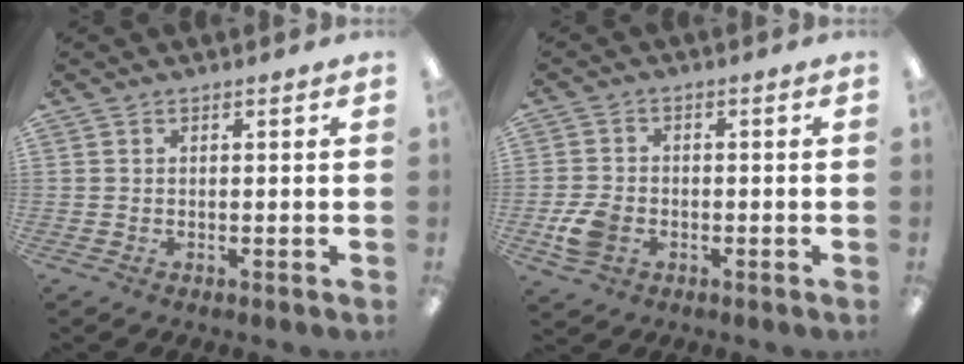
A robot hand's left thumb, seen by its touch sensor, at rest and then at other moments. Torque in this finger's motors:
{"motor_torque": [-0.47, 0.51, -0.01, -0.01, 0.01]}